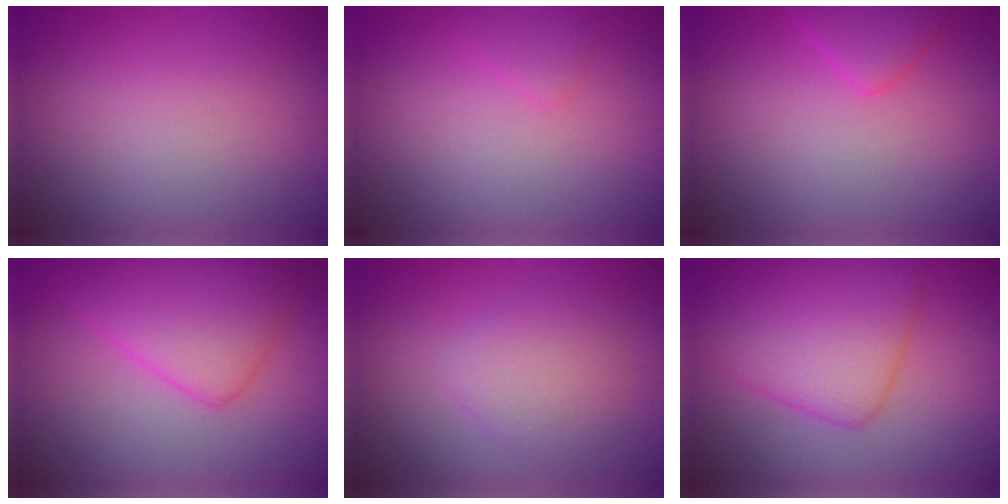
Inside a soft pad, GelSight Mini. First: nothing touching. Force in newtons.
{"total": 1.1, "press": 1.1, "slide": 0.1}
{"total": 2.3, "press": 2.3, "slide": 0.3}
{"total": 5.9, "press": 5.9, "slide": 0.2}
{"total": 2.9, "press": 2.9, "slide": 0.2}
{"total": 7.2, "press": 7.2, "slide": 0.1}